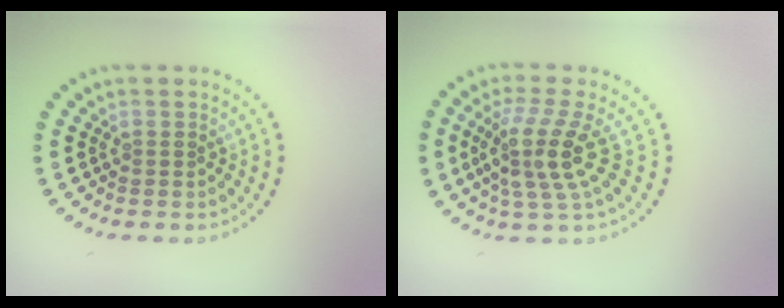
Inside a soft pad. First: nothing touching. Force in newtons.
{"total": 4.2, "press": 3.2, "slide": 2.7}